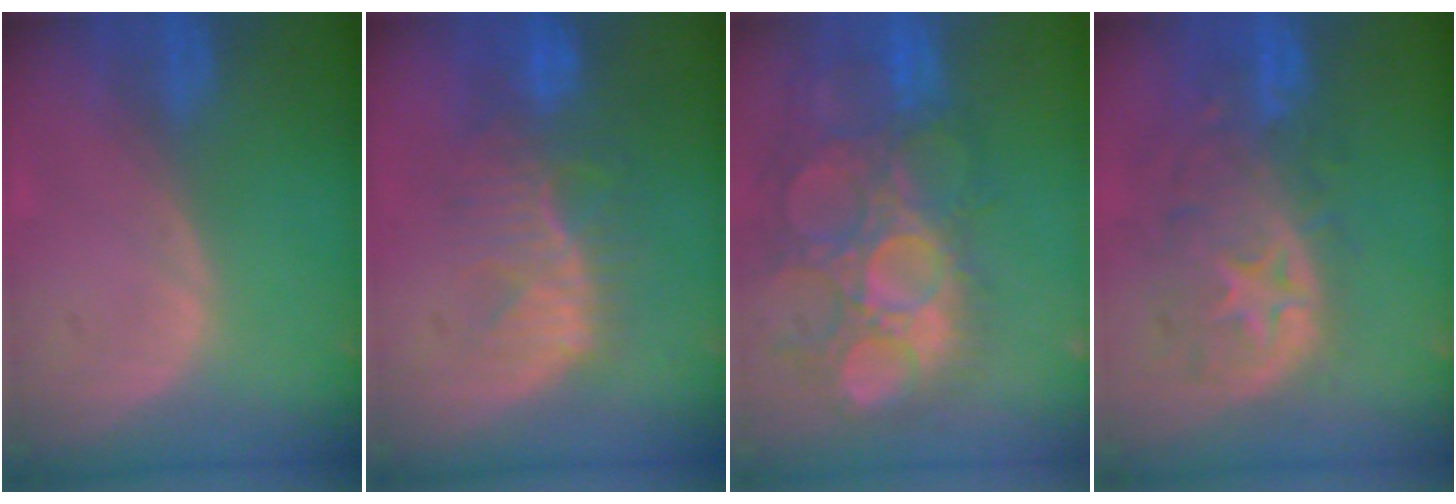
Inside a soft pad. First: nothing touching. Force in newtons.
{"total": 10.0, "press": 8.5, "slide": 5.3}
{"total": 14.2, "press": 12.7, "slide": 6.4}
{"total": 11.2, "press": 9.8, "slide": 5.3}